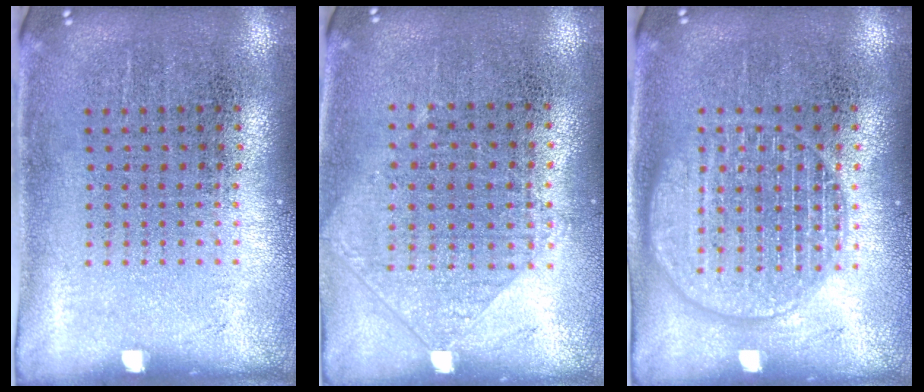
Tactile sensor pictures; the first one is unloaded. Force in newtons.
{"total": 1.0, "press": 0.9, "slide": 0.4}
{"total": 3.1, "press": 3.1, "slide": 0.5}